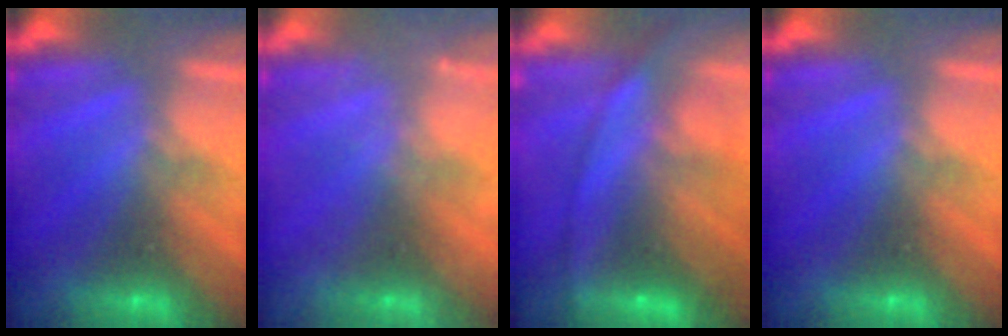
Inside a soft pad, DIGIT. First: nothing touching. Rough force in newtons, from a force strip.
{"total": 2.3}
{"total": 14.6}
{"total": 0.0}